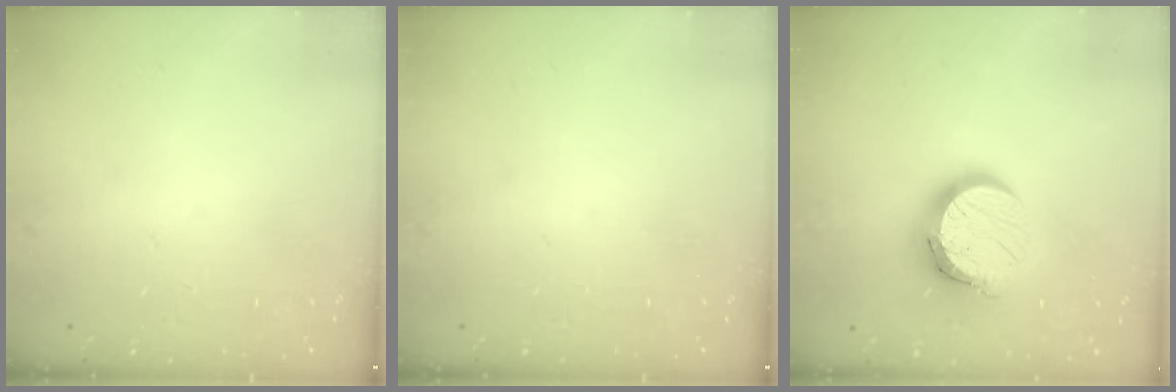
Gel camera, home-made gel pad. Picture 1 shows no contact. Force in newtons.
{"total": 0.0}
{"total": 12.4, "press": 12.4, "slide": 0.9}